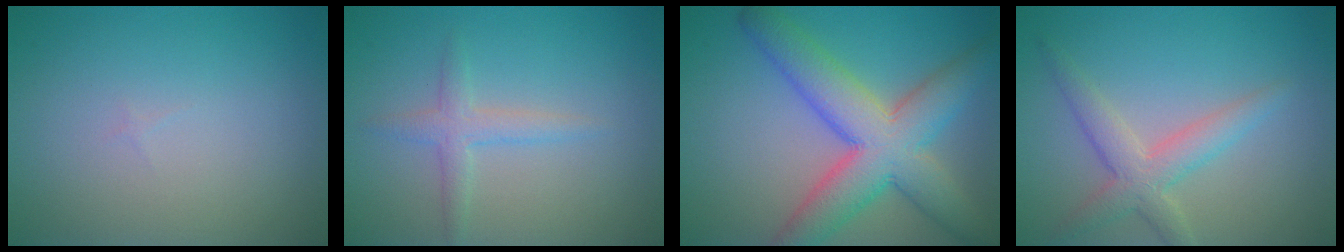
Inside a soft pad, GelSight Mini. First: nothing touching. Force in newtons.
{"total": 2.1, "press": 2.1, "slide": 0.1}
{"total": 8.7, "press": 8.7, "slide": 0.5}
{"total": 3.4, "press": 3.4, "slide": 0.1}